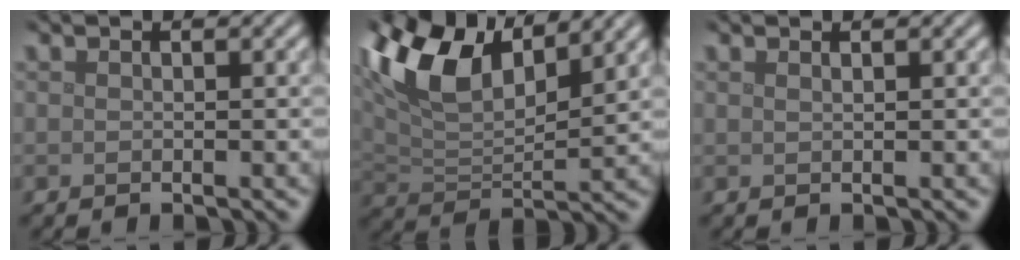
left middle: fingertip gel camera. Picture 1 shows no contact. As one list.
[{"total": 9.7, "force": [5.6, 4.3, 6.7], "torque": [-0.146, 0.018, 0.101]}, {"total": 0.7, "force": [0.5, 0.2, 0.4], "torque": [-0.002, 0.000, 0.005]}]